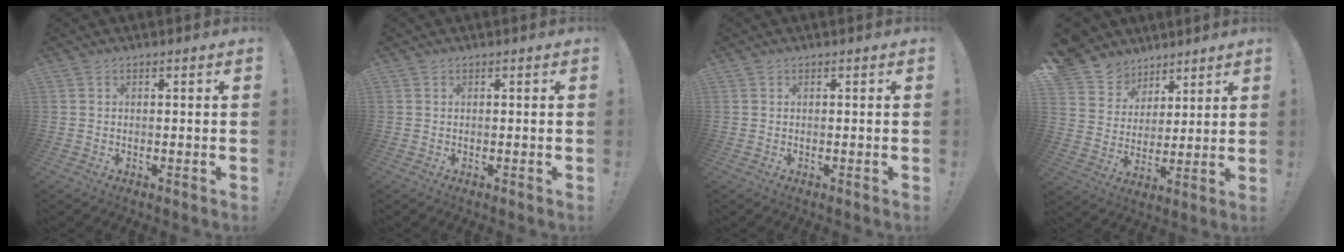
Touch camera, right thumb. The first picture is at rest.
{"total": 0.0}
{"total": 0.0}
{"total": 10.0, "force": [6.3, 7.7, 1.6], "torque": [-0.029, -0.055, 0.128]}